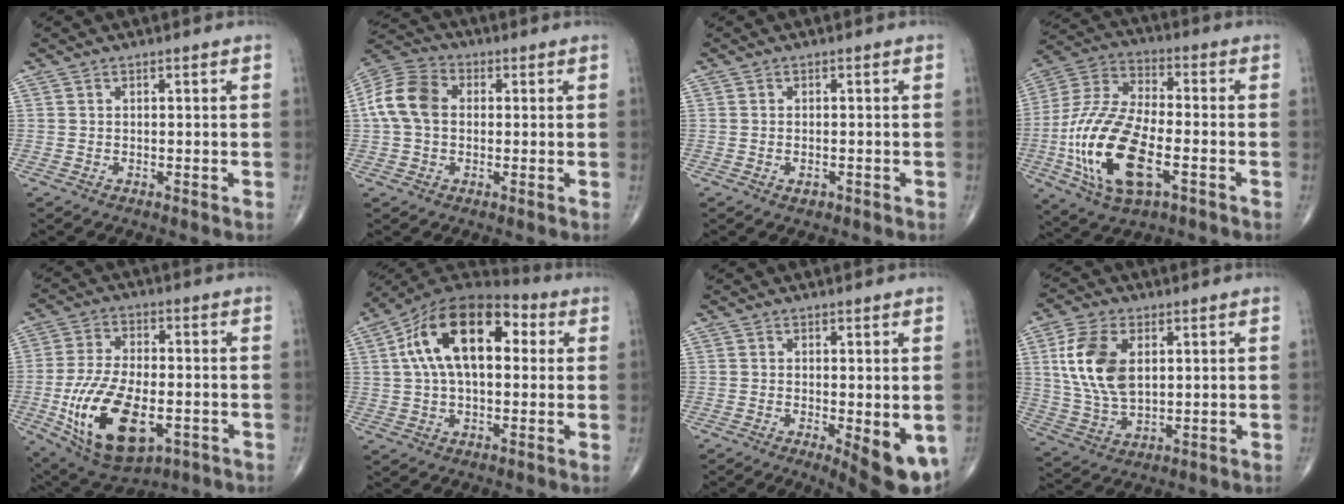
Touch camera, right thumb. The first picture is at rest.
{"total": 10.1, "force": [0.7, 7.4, 6.9], "torque": [-0.136, 0.028, 0.004]}
{"total": 1.3, "force": [-0.7, 0.7, 0.9], "torque": [-0.013, 0.002, -0.009]}
{"total": 20.6, "force": [-5.9, 9.5, 17.3], "torque": [-0.361, 0.016, -0.104]}
{"total": 18.8, "force": [-5.3, 9.6, 15.3], "torque": [-0.281, 0.003, -0.074]}
{"total": 19.0, "force": [4.1, 10.5, 15.3], "torque": [-0.248, 0.029, 0.058]}
{"total": 9.2, "force": [-2.4, 3.1, 8.3], "torque": [-0.097, -0.019, -0.026]}
{"total": 12.9, "force": [3.2, 7.5, 10.0], "torque": [-0.196, -0.008, 0.066]}